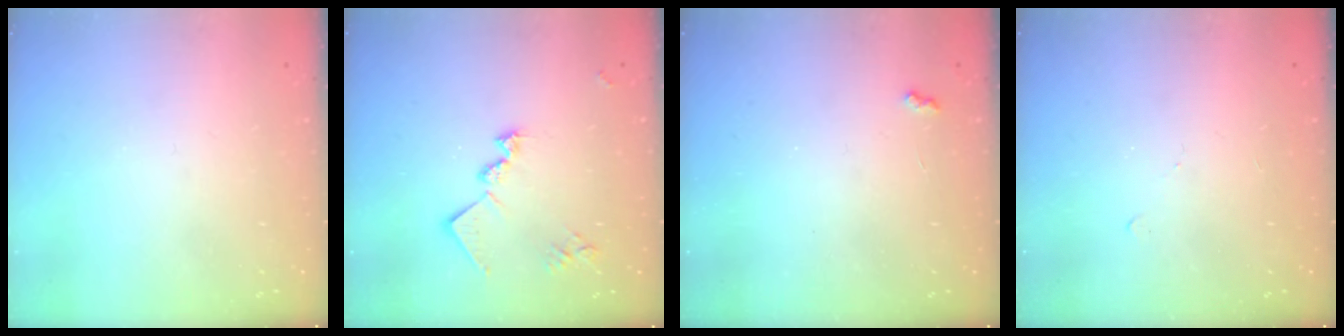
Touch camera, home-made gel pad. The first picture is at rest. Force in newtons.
{"total": 13.0, "press": 13.0, "slide": 0.3}
{"total": 3.4, "press": 3.4, "slide": 0.5}
{"total": 5.0, "press": 4.9, "slide": 0.7}